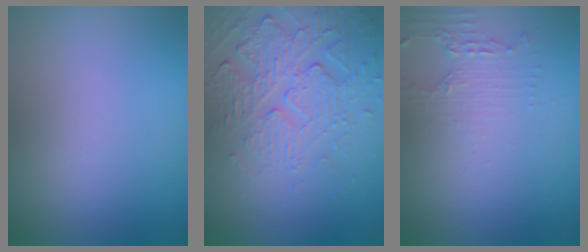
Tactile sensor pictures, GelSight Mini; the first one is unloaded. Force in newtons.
{"total": 6.0, "press": 3.6, "slide": 4.7}
{"total": 2.0, "press": 1.4, "slide": 1.5}